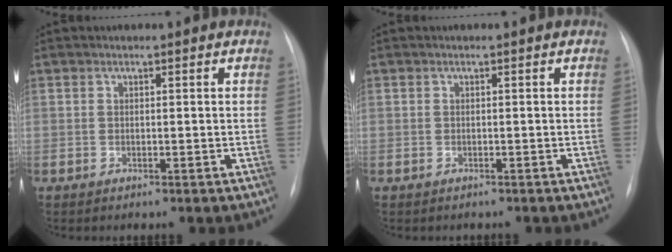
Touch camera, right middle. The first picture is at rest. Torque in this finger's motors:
{"motor_torque": [-0.11, -0.25, -0.45, -0.13]}